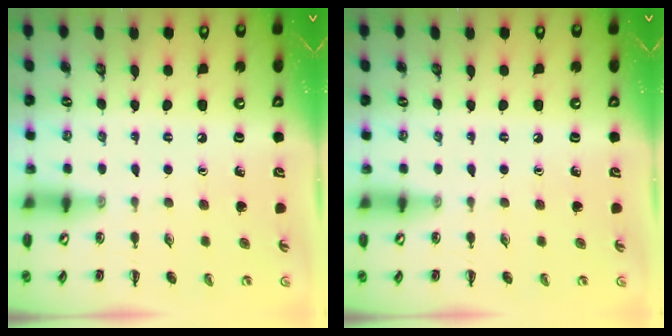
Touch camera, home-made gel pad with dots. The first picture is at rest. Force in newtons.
{"total": 0.0}